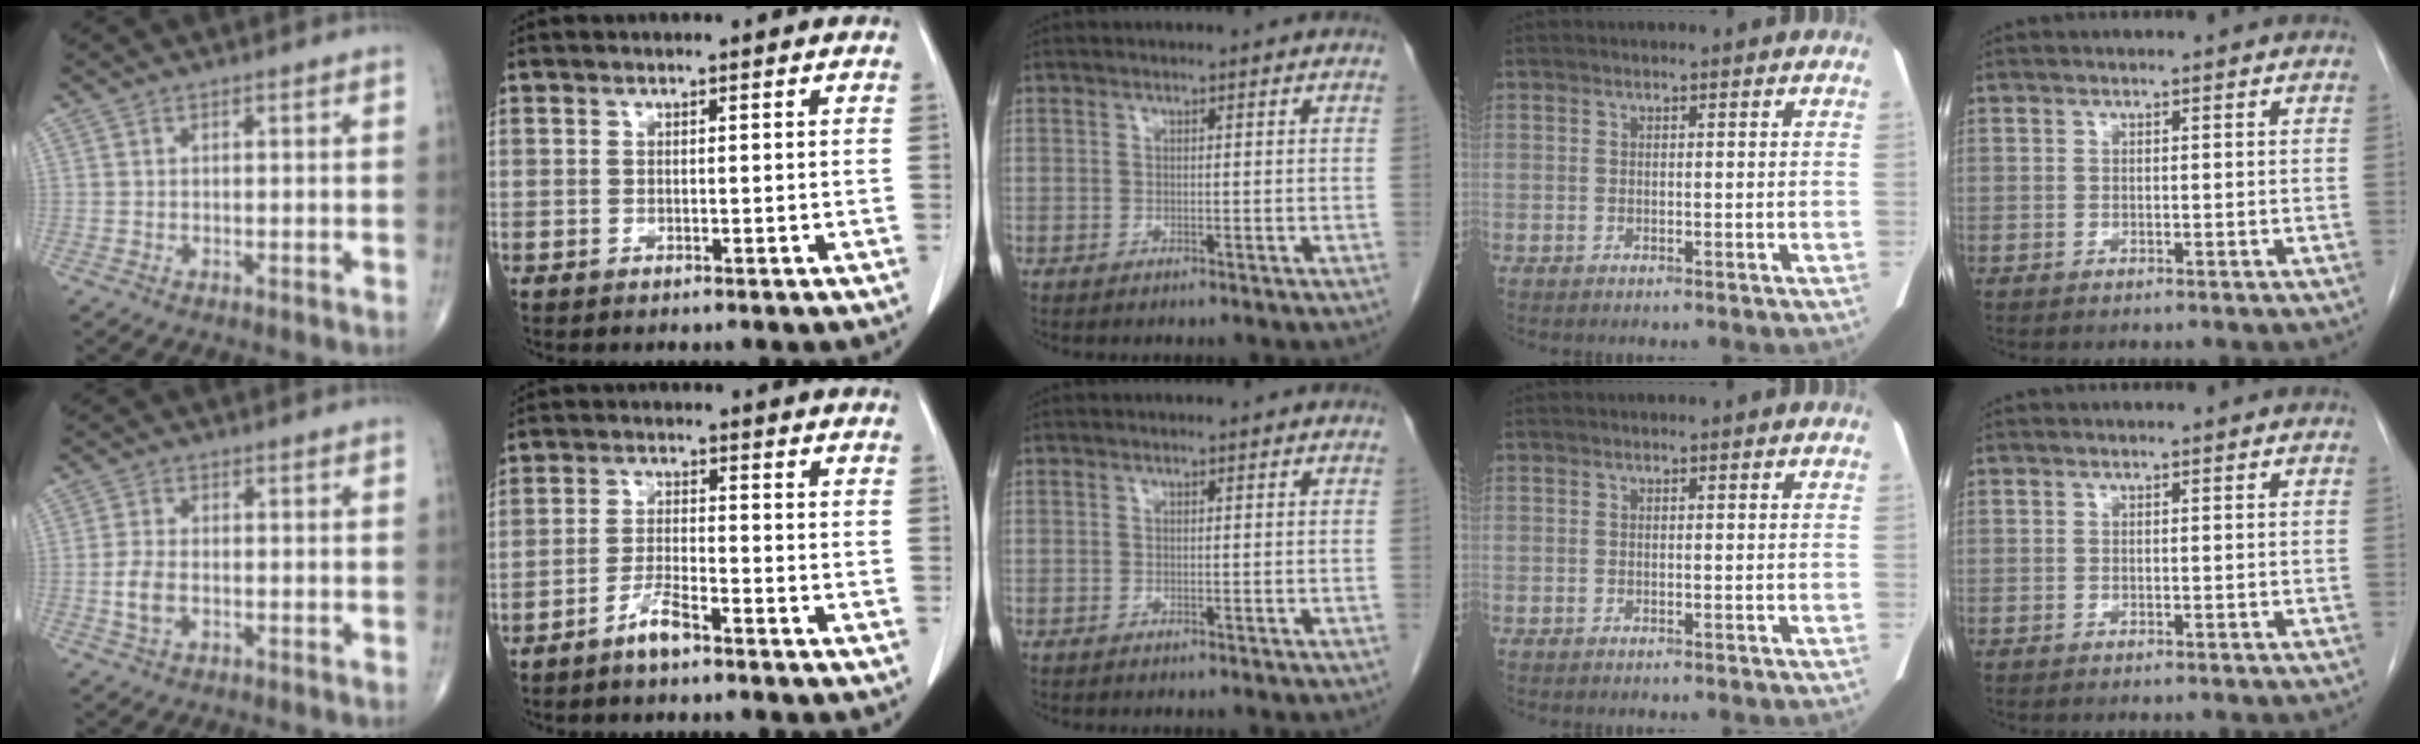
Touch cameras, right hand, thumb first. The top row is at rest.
{"thumb": {"total": 4.2, "force": [-0.9, 2.5, 3.3], "torque": [-0.070, 0.005, -0.018]}, "index": {"total": 4.0, "force": [-3.0, 0.6, 2.5], "torque": [-0.049, 0.000, -0.057]}}